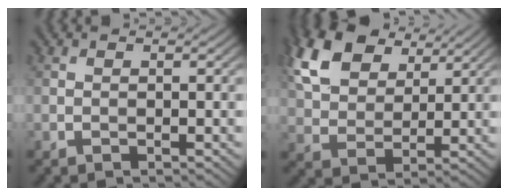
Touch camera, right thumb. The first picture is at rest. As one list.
[{"total": 12.0, "force": [6.7, 7.1, 7.0], "torque": [-0.181, 0.025, 0.126]}]